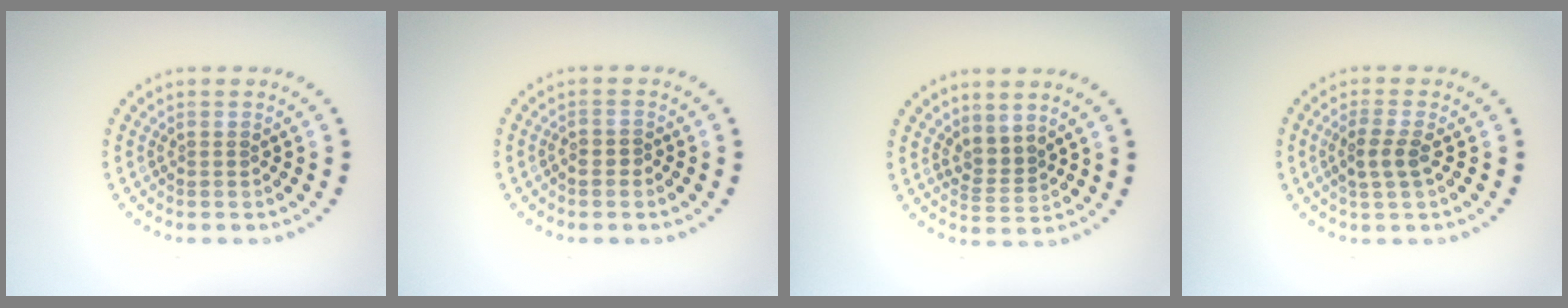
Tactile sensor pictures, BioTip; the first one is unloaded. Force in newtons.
{"total": 0.6, "press": 0.5, "slide": 0.3}
{"total": 2.0, "press": 1.3, "slide": 1.5}
{"total": 2.2, "press": 2.0, "slide": 0.9}